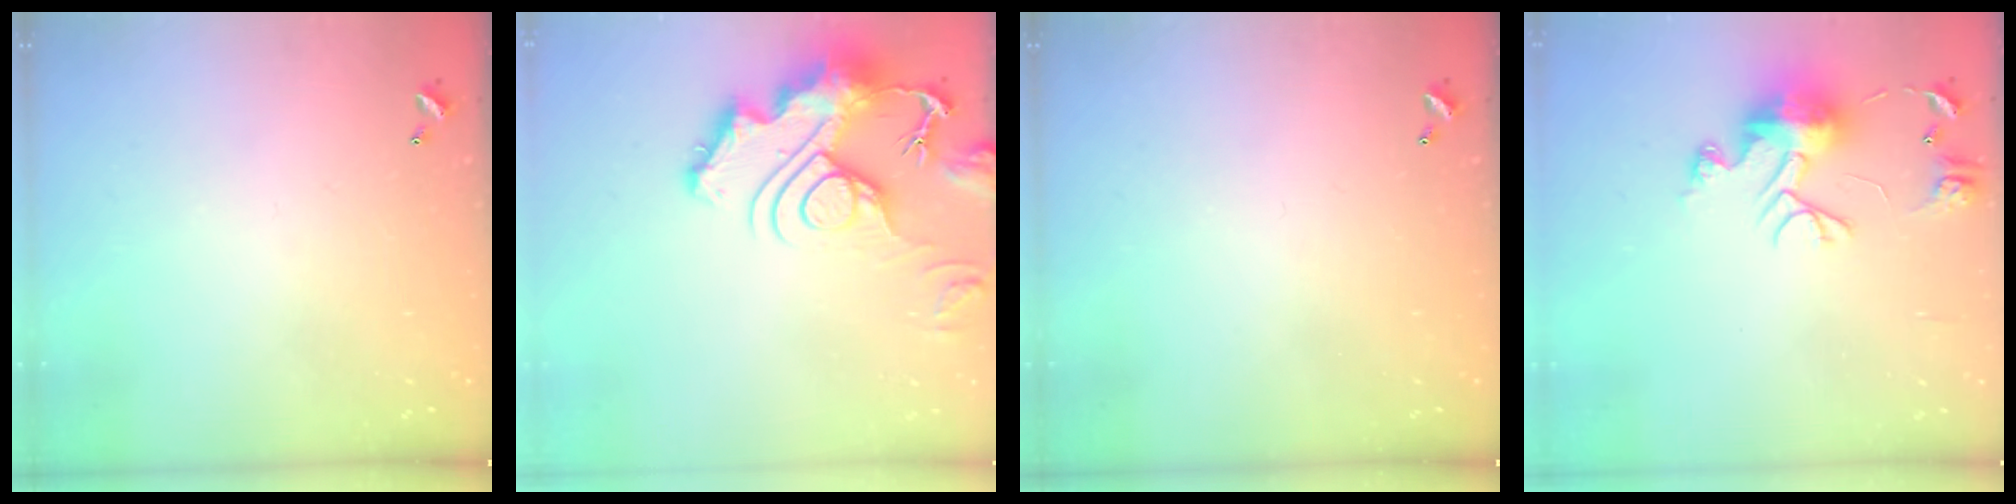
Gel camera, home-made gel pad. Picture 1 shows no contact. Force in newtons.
{"total": 17.0, "press": 16.9, "slide": 1.8}
{"total": 0.0}
{"total": 10.5, "press": 10.5, "slide": 1.0}